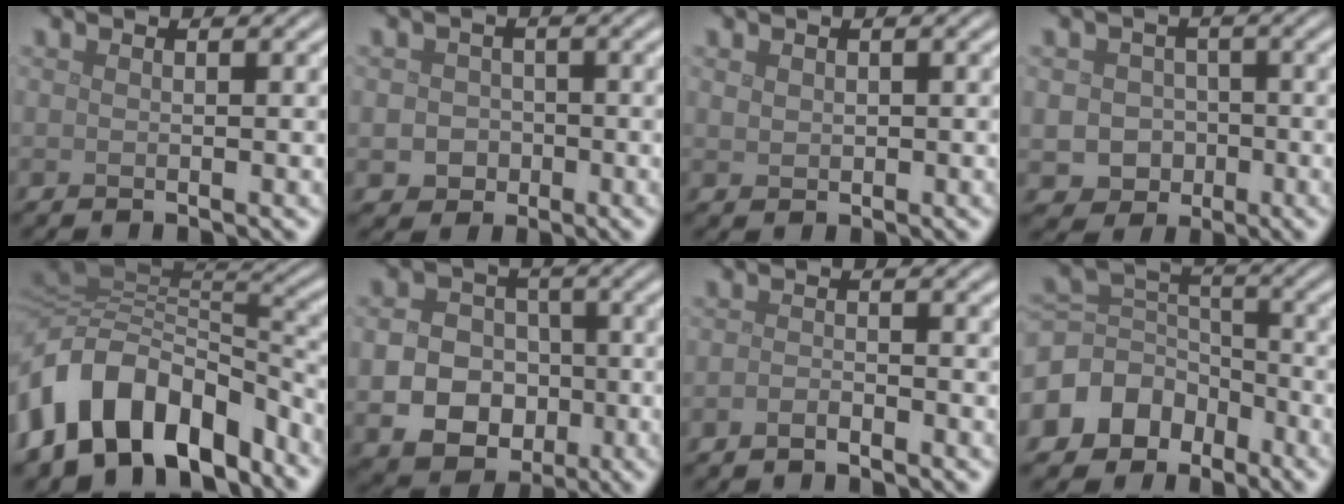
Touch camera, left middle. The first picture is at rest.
{"total": 2.6, "force": [-0.7, 2.4, 0.7], "torque": [0.007, -0.001, -0.018]}
{"total": 0.9, "force": [0.3, 0.8, 0.3], "torque": [-0.007, -0.003, 0.009]}
{"total": 3.9, "force": [-0.9, 3.7, 1.0], "torque": [0.002, 0.003, -0.028]}
{"total": 12.7, "force": [-6.2, 8.2, 7.5], "torque": [-0.146, 0.006, -0.104]}
{"total": 8.6, "force": [-2.2, 7.3, 4.0], "torque": [-0.062, -0.029, -0.054]}
{"total": 1.1, "force": [-0.9, 0.3, 0.6], "torque": [-0.013, 0.000, -0.019]}
{"total": 7.9, "force": [-4.9, 5.9, 1.8], "torque": [-0.046, 0.020, -0.107]}